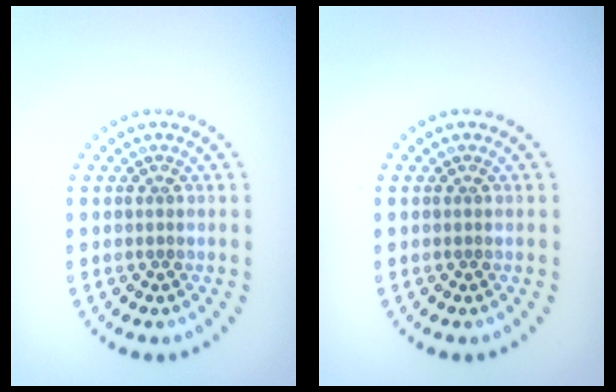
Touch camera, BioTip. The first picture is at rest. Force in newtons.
{"total": 0.0}